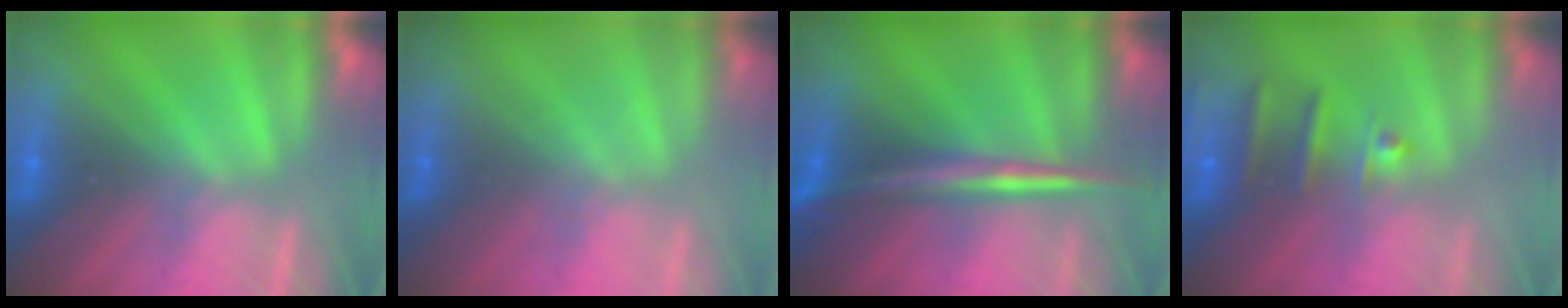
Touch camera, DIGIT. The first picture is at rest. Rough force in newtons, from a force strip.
{"total": 1.3}
{"total": 2.9}
{"total": 2.4}